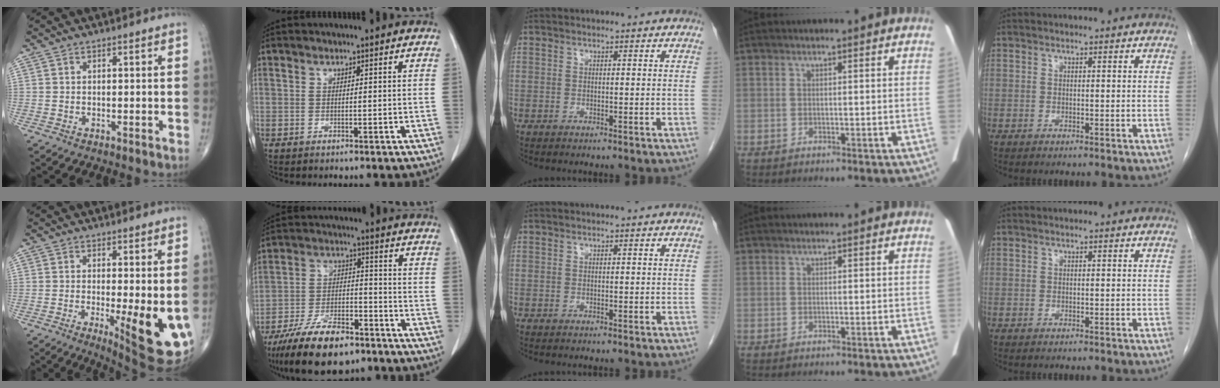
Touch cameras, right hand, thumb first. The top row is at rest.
{"thumb": {"total": 11.6, "force": [-2.5, 2.8, 11.0], "torque": [-0.144, -0.025, -0.026]}, "index": {"total": 13.5, "force": [-9.7, 4.9, 8.0], "torque": [-0.143, -0.009, -0.171]}}